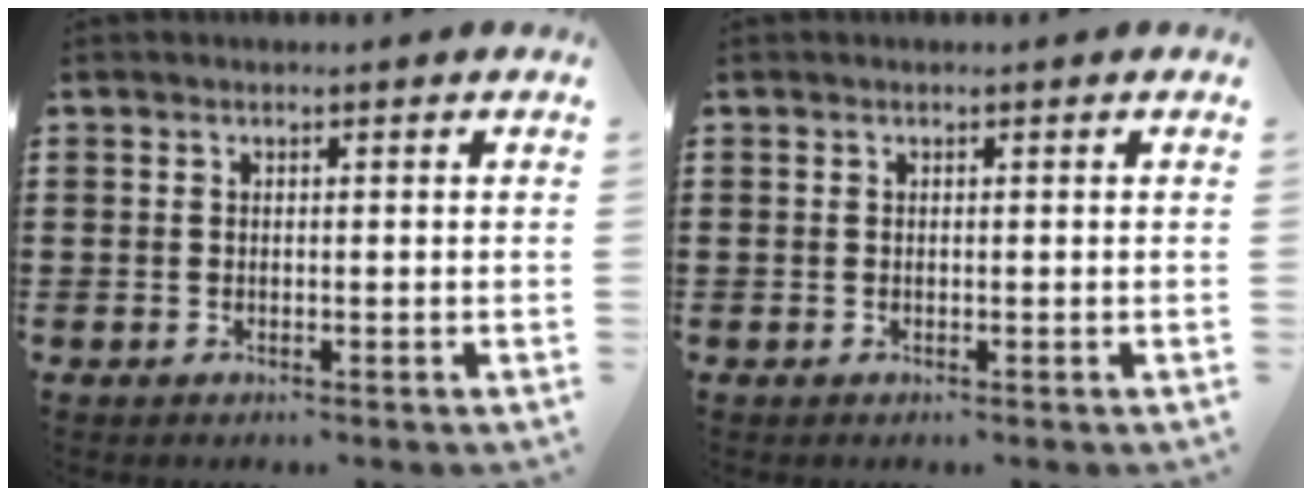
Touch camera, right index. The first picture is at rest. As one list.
[{"total": 0.0}]